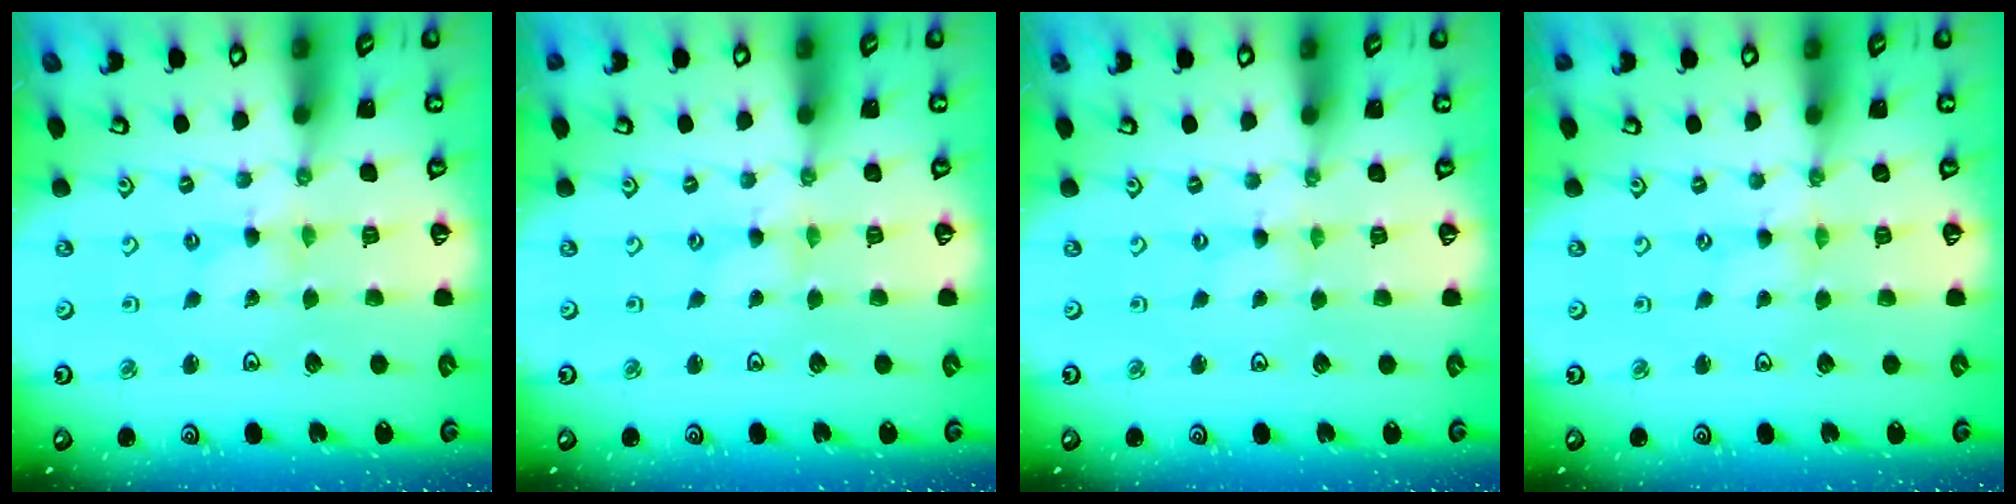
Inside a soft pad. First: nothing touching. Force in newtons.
{"total": 1.1, "press": 1.1, "slide": 0.1}
{"total": 1.3, "press": 1.3, "slide": 0.2}
{"total": 0.0}